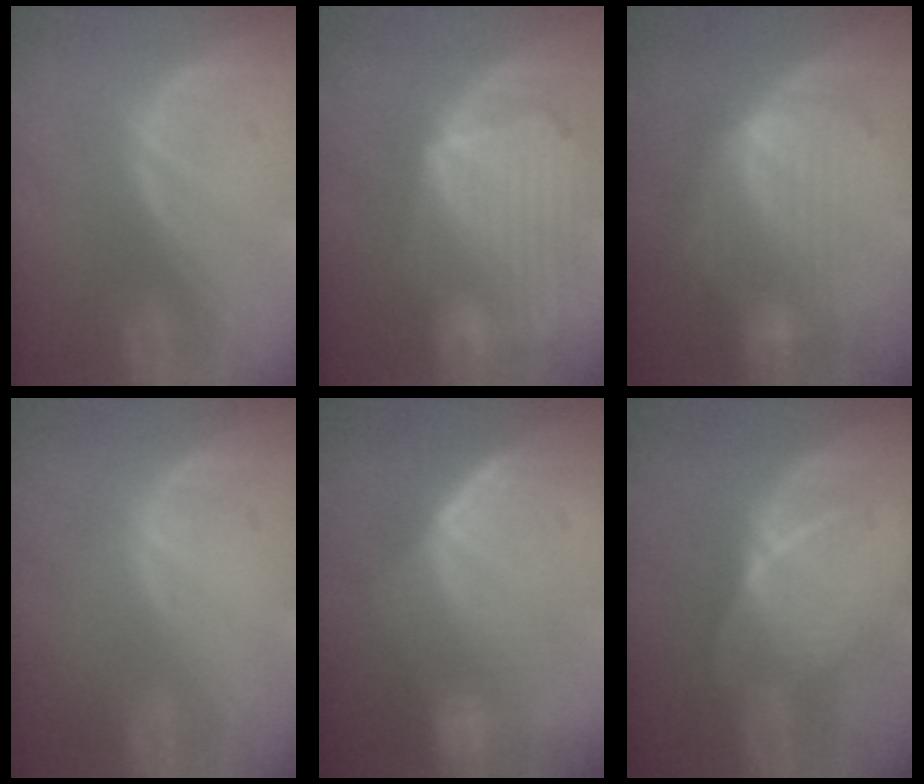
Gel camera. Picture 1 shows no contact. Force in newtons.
{"total": 10.8, "press": 9.4, "slide": 5.3}
{"total": 7.5, "press": 7.3, "slide": 1.7}
{"total": 0.0}
{"total": 7.3, "press": 7.3, "slide": 0.4}
{"total": 7.5, "press": 6.6, "slide": 3.5}